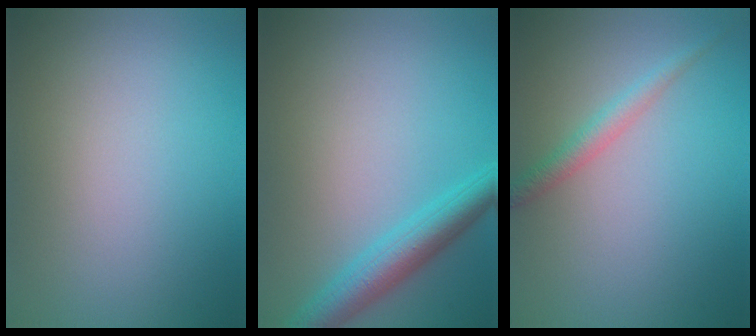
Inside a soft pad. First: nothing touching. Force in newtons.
{"total": 4.2, "press": 4.2, "slide": 0.1}
{"total": 1.9, "press": 1.9, "slide": 0.1}